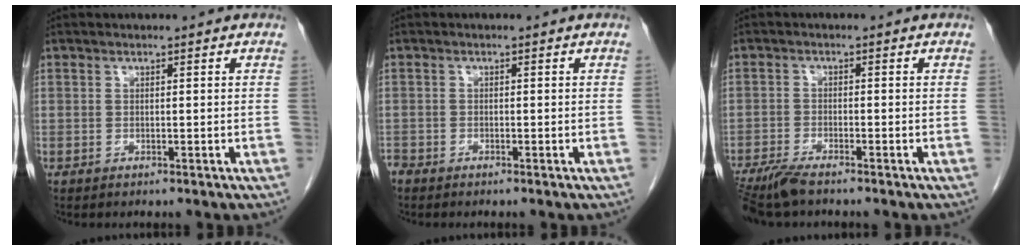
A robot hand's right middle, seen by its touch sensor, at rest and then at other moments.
{"total": 1.0, "force": [-1.0, 0.2, 0.1], "torque": [-0.004, -0.002, -0.019]}
{"total": 5.7, "force": [-4.7, 0.7, 3.1], "torque": [-0.057, -0.015, -0.086]}